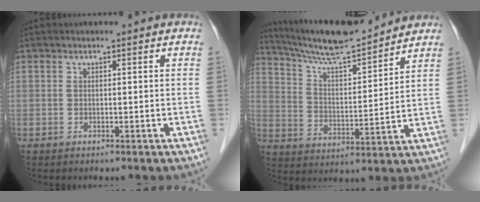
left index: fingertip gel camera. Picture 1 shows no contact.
{"total": 13.6, "force": [12.8, 0.6, 4.5], "torque": [-0.089, 0.007, 0.221]}